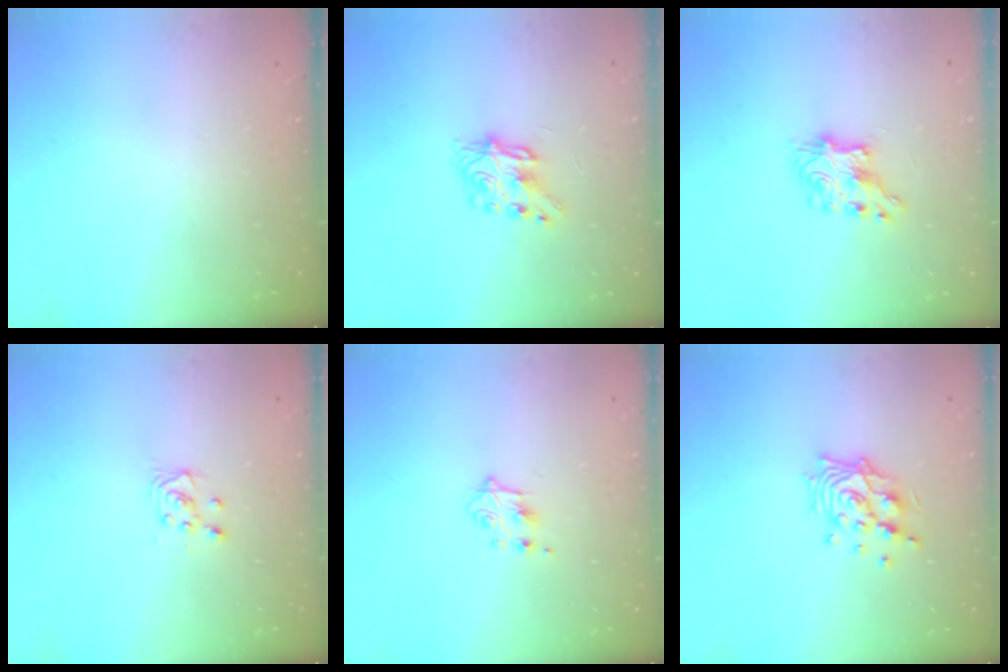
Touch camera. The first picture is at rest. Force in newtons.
{"total": 7.1, "press": 7.1, "slide": 0.4}
{"total": 7.5, "press": 7.5, "slide": 0.4}
{"total": 3.6, "press": 3.6, "slide": 0.3}
{"total": 4.5, "press": 4.4, "slide": 0.9}
{"total": 12.6, "press": 12.5, "slide": 1.7}